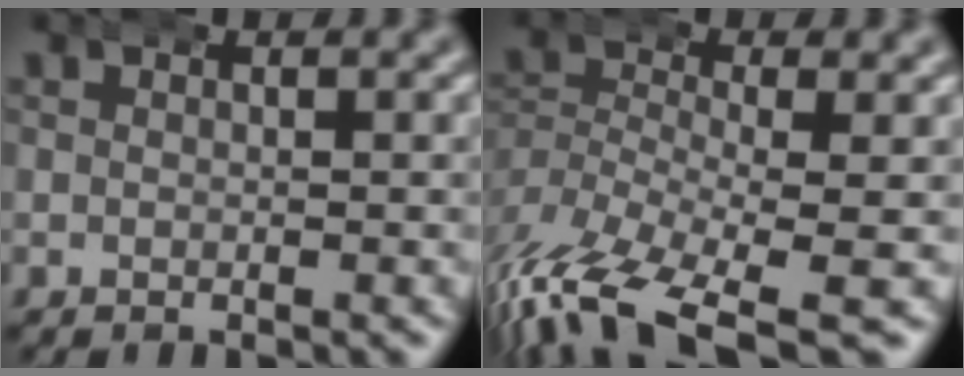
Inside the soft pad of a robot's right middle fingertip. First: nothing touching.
{"total": 9.1, "force": [-6.0, 3.5, 5.9], "torque": [-0.135, -0.049, -0.074]}